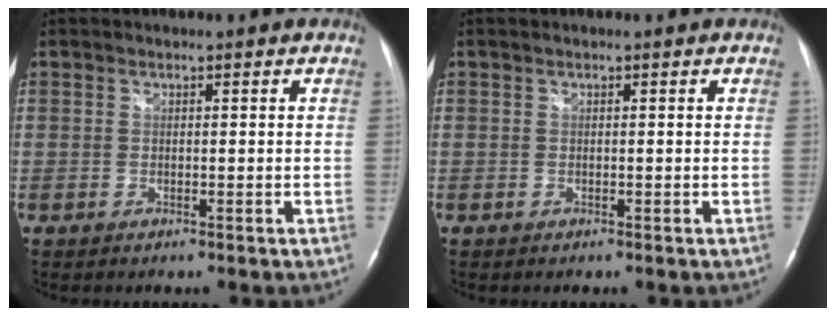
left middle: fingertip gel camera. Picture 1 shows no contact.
{"total": 0.0}